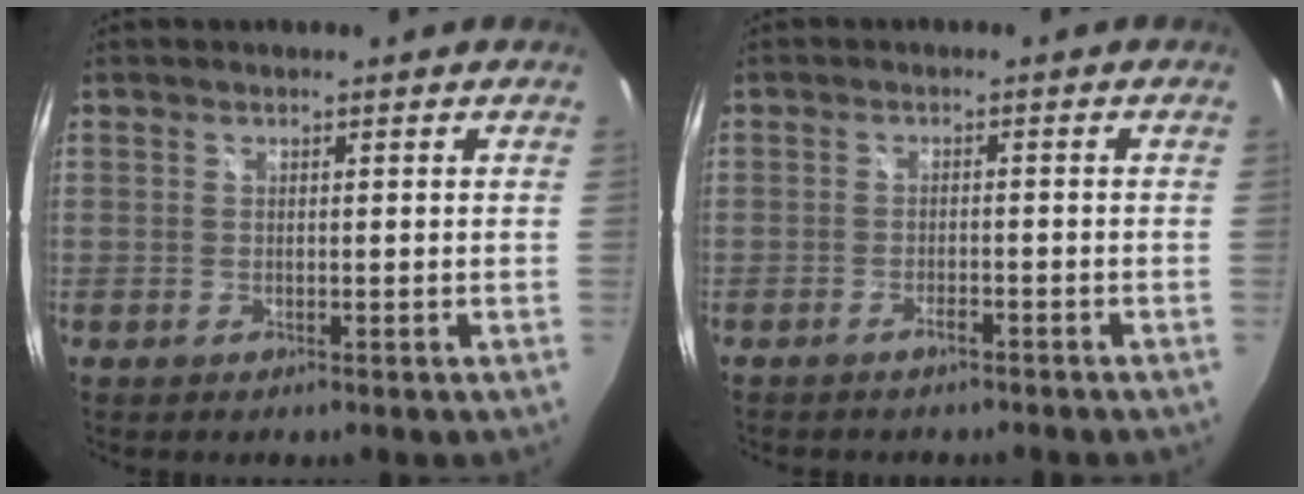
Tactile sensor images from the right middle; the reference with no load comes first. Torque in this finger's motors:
{"motor_torque": [1.02, -1.12, 0.31, 0.03]}